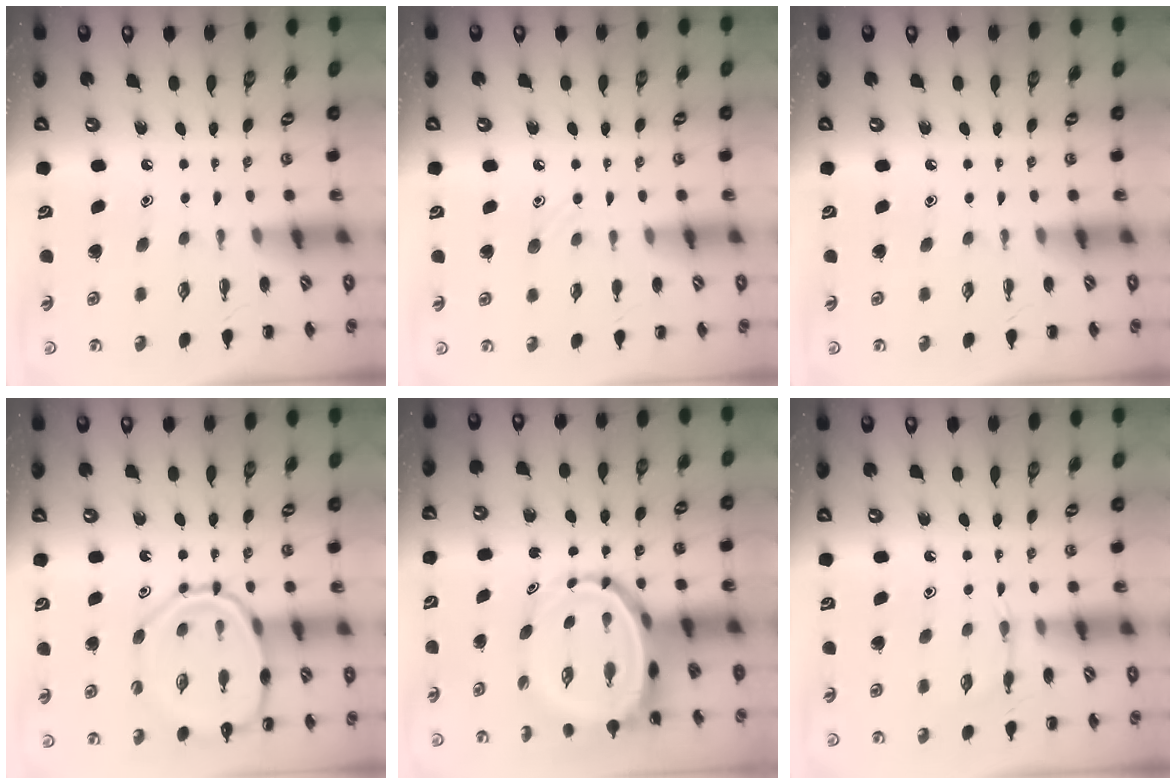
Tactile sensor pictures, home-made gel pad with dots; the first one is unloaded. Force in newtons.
{"total": 6.3, "press": 5.9, "slide": 2.1}
{"total": 0.0}
{"total": 14.1, "press": 14.0, "slide": 1.7}
{"total": 7.3, "press": 6.9, "slide": 2.5}
{"total": 3.6, "press": 3.4, "slide": 1.4}